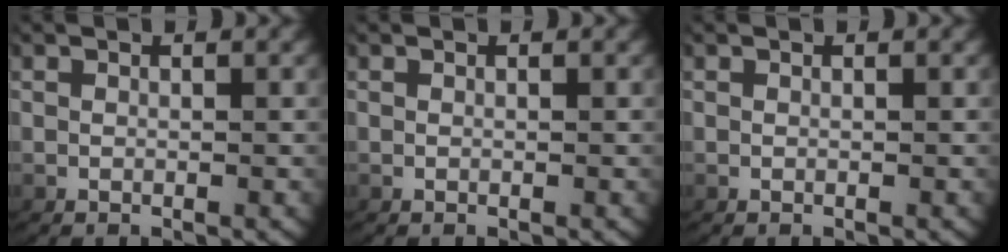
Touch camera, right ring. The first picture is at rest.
{"total": 0.0}
{"total": 0.0}